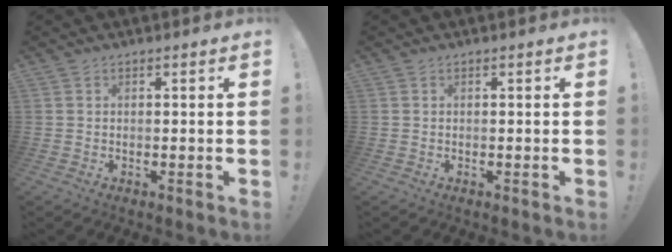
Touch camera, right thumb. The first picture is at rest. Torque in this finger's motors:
{"motor_torque": [0.00, 0.00, -0.09, 0.08, 0.00]}